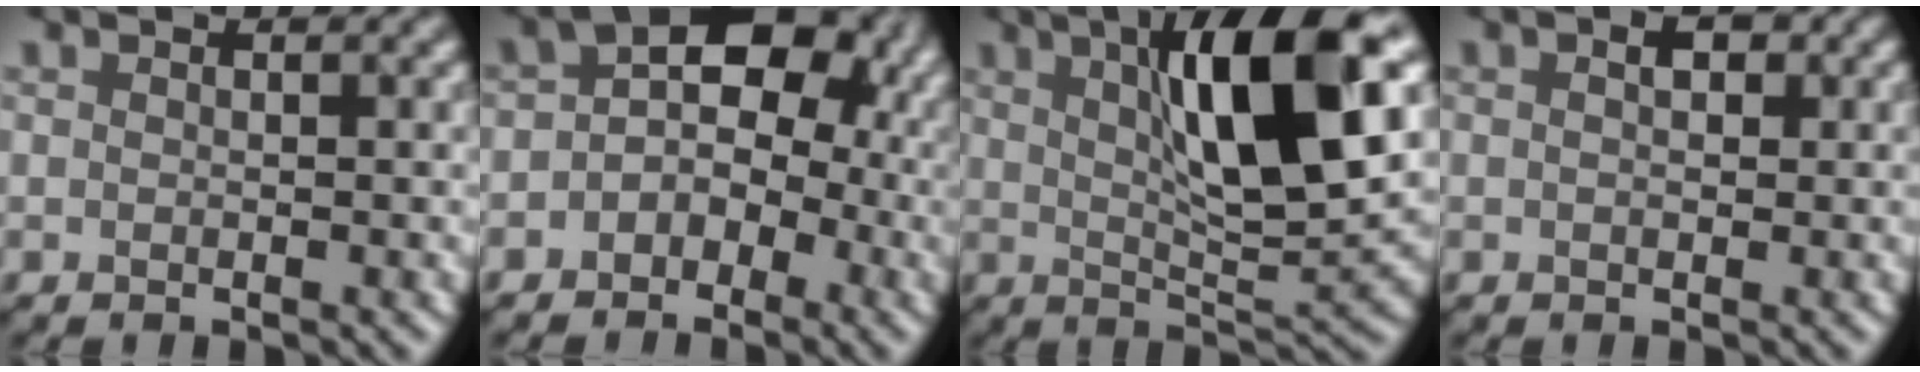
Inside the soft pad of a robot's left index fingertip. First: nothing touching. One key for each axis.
{"total": 6.6, "fx": -0.6, "fy": 5.0, "fz": 4.2, "tx": -0.023, "ty": 0.012, "tz": -0.035}
{"total": 11.4, "fx": 3.9, "fy": 2.5, "fz": 10.5, "tx": -0.154, "ty": 0.002, "tz": 0.065}
{"total": 1.9, "fx": 0.5, "fy": 1.2, "fz": 1.3, "tx": -0.008, "ty": -0.006, "tz": -0.001}